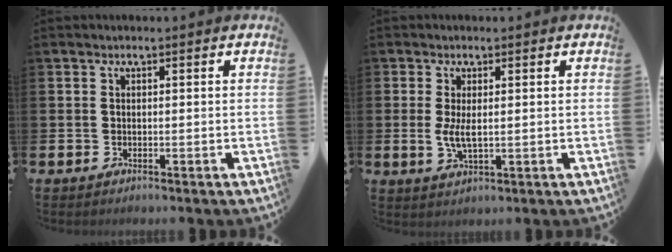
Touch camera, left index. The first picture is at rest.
{"total": 3.0, "force": [0.4, 1.1, 2.8], "torque": [-0.053, 0.002, 0.006]}